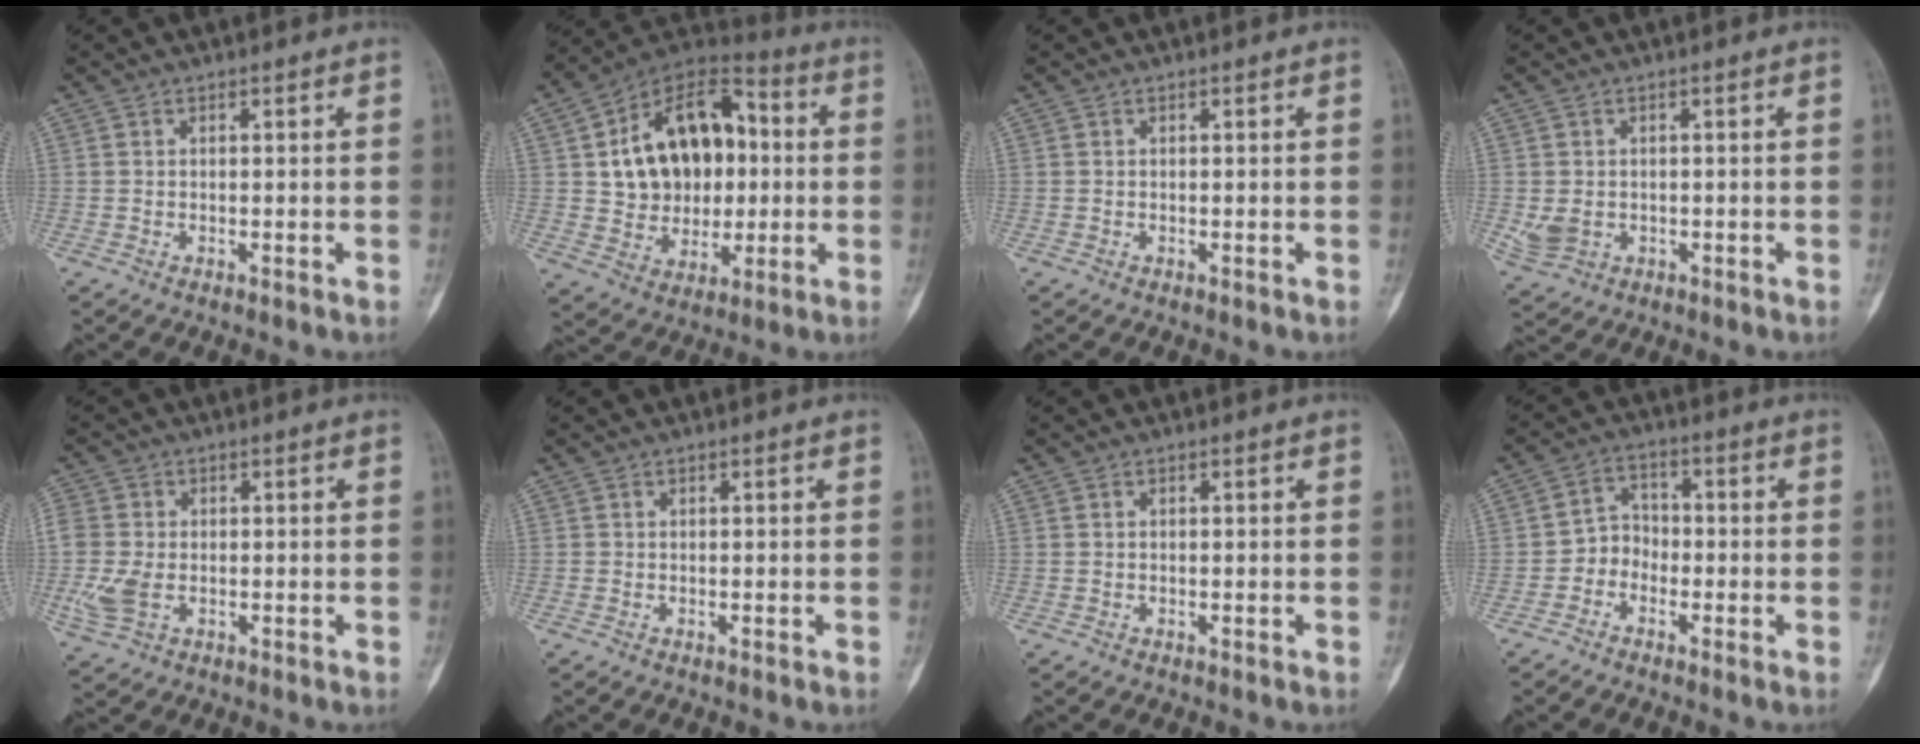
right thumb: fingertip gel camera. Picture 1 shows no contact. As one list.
[{"total": 21.2, "force": [2.5, 14.9, 14.9], "torque": [-0.186, 0.023, 0.043]}, {"total": 0.0}, {"total": 4.0, "force": [-0.4, 3.3, 2.2], "torque": [-0.045, -0.001, 0.005]}, {"total": 7.4, "force": [-1.2, 5.1, 5.2], "torque": [-0.131, 0.001, -0.022]}, {"total": 0.0}, {"total": 0.0}, {"total": 4.5, "force": [-2.1, 3.7, 1.4], "torque": [0.003, 0.023, -0.052]}]